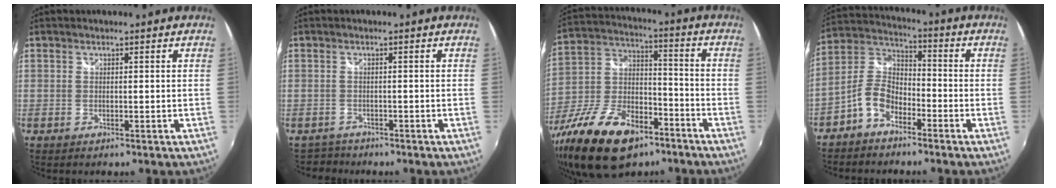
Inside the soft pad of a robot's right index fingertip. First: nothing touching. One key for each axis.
{"total": 2.5, "fx": -2.1, "fy": 1.3, "fz": -0.4, "tx": -0.001, "ty": 0.000, "tz": -0.037}
{"total": 22.4, "fx": -13.6, "fy": 11.2, "fz": 13.8, "tx": -0.292, "ty": -0.016, "tz": -0.232}
{"total": 7.9, "fx": -4.9, "fy": 4.3, "fz": 4.4, "tx": -0.104, "ty": 0.021, "tz": -0.102}